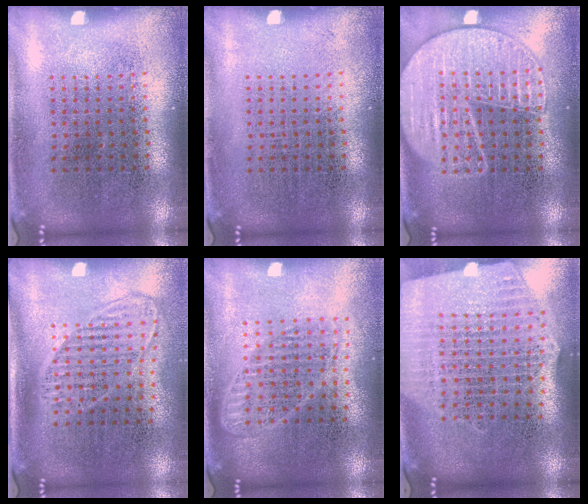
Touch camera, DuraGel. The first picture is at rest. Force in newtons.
{"total": 0.0}
{"total": 2.0, "press": 2.0, "slide": 0.2}
{"total": 1.5, "press": 1.3, "slide": 0.7}
{"total": 1.8, "press": 1.5, "slide": 0.9}
{"total": 2.6, "press": 2.2, "slide": 1.4}